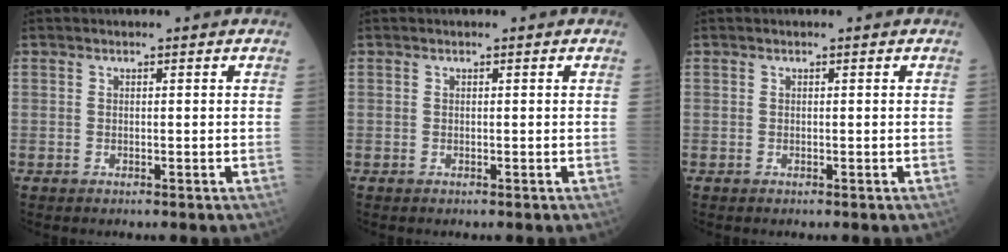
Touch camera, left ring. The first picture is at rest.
{"total": 0.0}
{"total": 0.0}